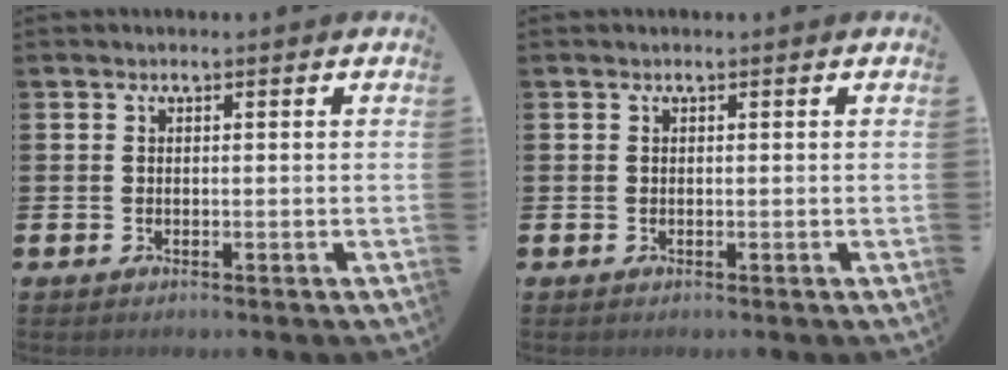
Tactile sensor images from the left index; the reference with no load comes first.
{"total": 0.0}